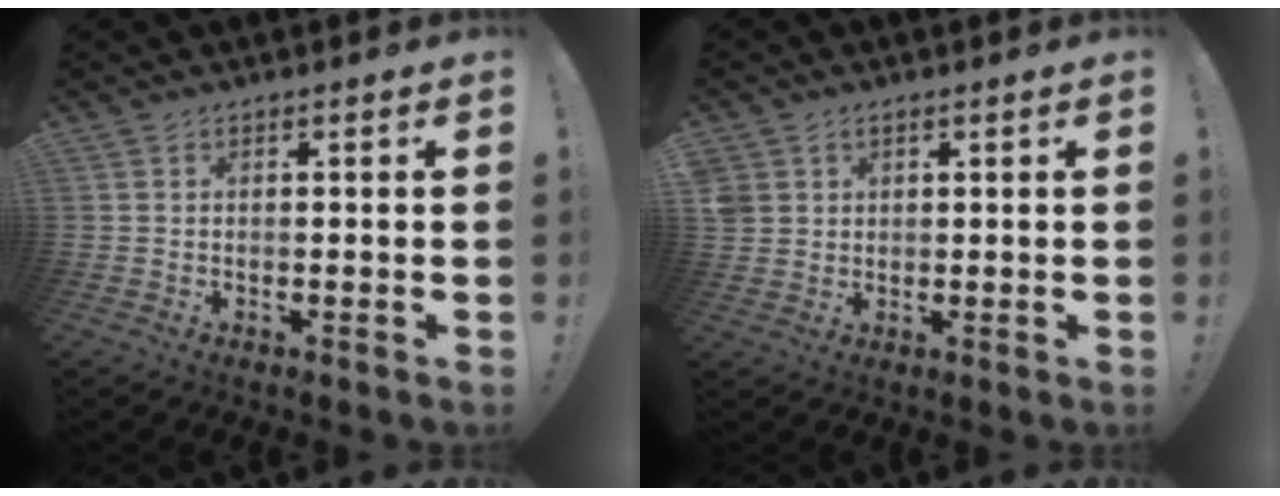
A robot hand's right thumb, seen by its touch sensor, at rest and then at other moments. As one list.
[{"total": 3.3, "force": [1.8, 2.6, 0.8], "torque": [-0.013, -0.007, 0.037]}]